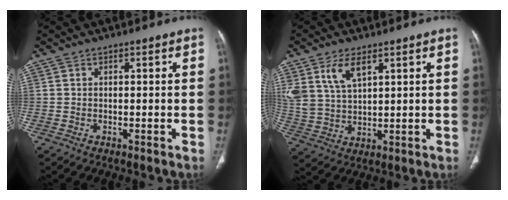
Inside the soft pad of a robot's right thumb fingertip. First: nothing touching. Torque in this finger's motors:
{"motor_torque": [0.17, 0.17, 0.70, 0.86, 0.24]}